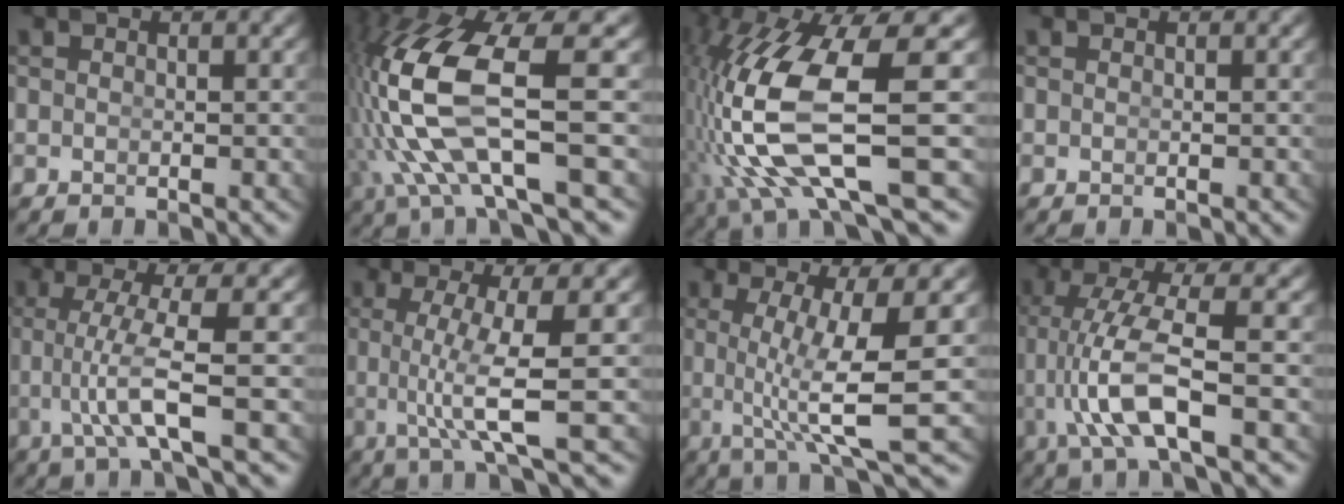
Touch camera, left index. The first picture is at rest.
{"total": 10.8, "force": [0.2, 5.1, 9.6], "torque": [-0.232, -0.031, 0.022]}
{"total": 11.3, "force": [-1.3, 4.5, 10.3], "torque": [-0.232, -0.034, 0.005]}
{"total": 0.0}
{"total": 5.1, "force": [-0.5, -0.2, 5.1], "torque": [-0.103, -0.012, -0.005]}
{"total": 5.7, "force": [-0.6, -0.1, 5.7], "torque": [-0.105, -0.015, -0.001]}
{"total": 7.2, "force": [-0.1, 0.6, 7.2], "torque": [-0.119, -0.019, 0.009]}
{"total": 5.7, "force": [-0.8, 1.1, 5.5], "torque": [-0.125, -0.012, -0.005]}